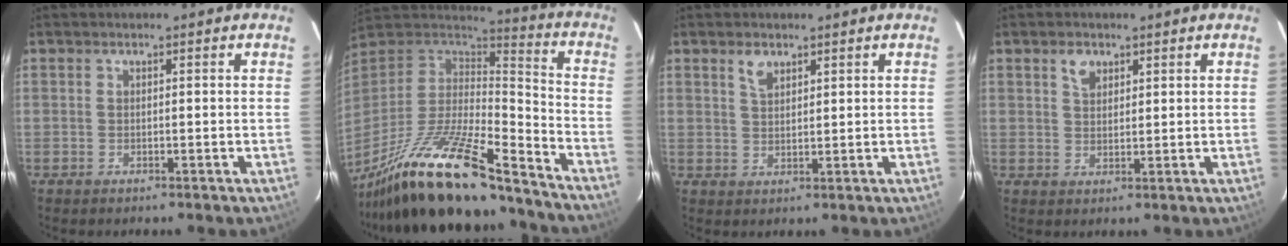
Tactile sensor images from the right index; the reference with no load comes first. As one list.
[{"total": 25.1, "force": [-18.5, 5.4, 16.0], "torque": [-0.304, -0.040, -0.319]}, {"total": 2.9, "force": [1.9, 1.6, 1.5], "torque": [-0.027, 0.004, 0.037]}, {"total": 3.1, "force": [1.8, 2.0, 1.5], "torque": [-0.021, 0.009, 0.034]}]